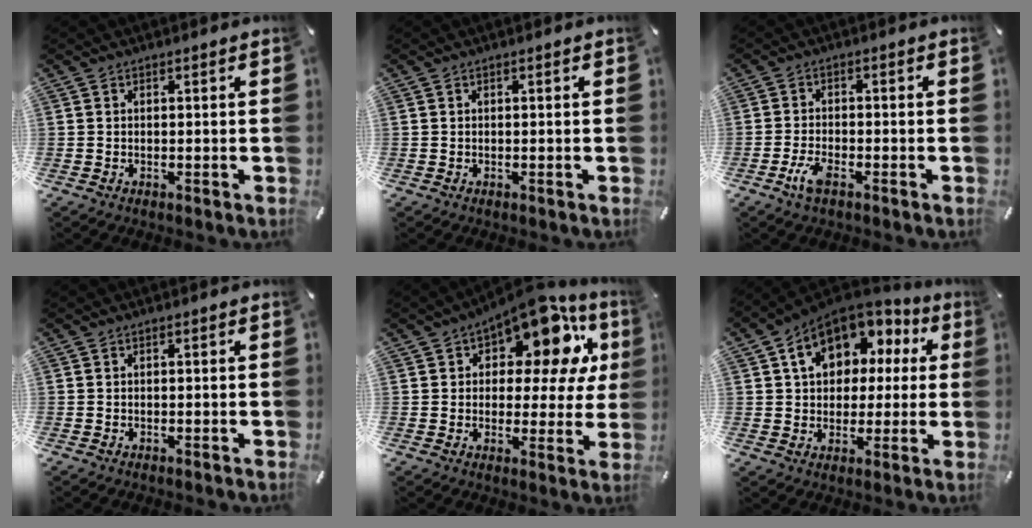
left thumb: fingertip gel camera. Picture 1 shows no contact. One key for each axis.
{"total": 0.0}
{"total": 4.3, "fx": -2.4, "fy": 1.5, "fz": 3.2, "tx": -0.078, "ty": 0.001, "tz": -0.049}
{"total": 0.0}
{"total": 16.5, "fx": 10.0, "fy": 7.9, "fz": 10.5, "tx": -0.155, "ty": -0.069, "tz": 0.170}
{"total": 12.6, "fx": 4.9, "fy": 9.6, "fz": 6.4, "tx": -0.116, "ty": -0.014, "tz": 0.093}